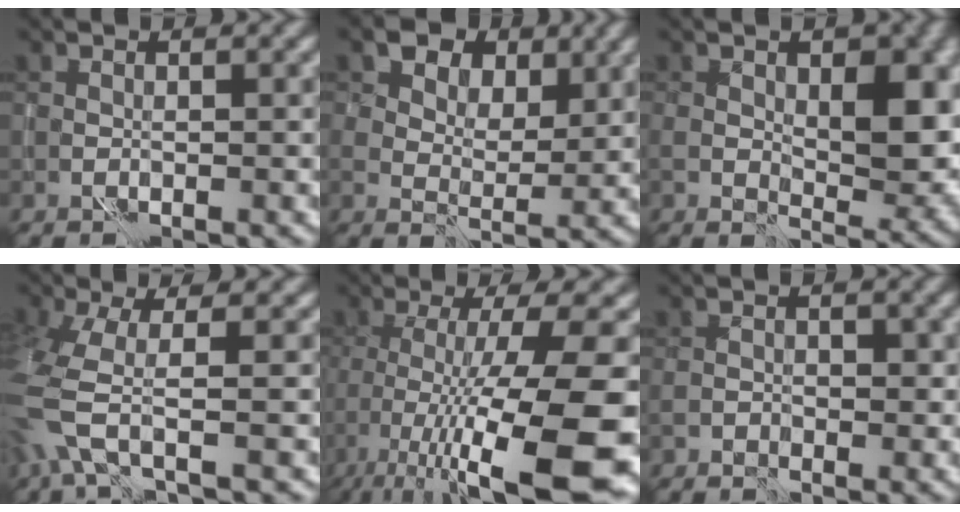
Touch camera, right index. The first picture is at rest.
{"total": 7.4, "force": [4.5, 4.3, 4.2], "torque": [-0.073, 0.003, 0.062]}
{"total": 8.9, "force": [0.7, 5.4, 7.1], "torque": [-0.112, -0.015, 0.020]}
{"total": 5.2, "force": [-1.4, 1.7, 4.7], "torque": [-0.124, -0.008, -0.038]}
{"total": 14.1, "force": [-5.4, 3.3, 12.6], "torque": [-0.202, -0.014, -0.080]}
{"total": 1.7, "force": [-0.7, 1.2, 1.0], "torque": [-0.014, -0.002, -0.011]}